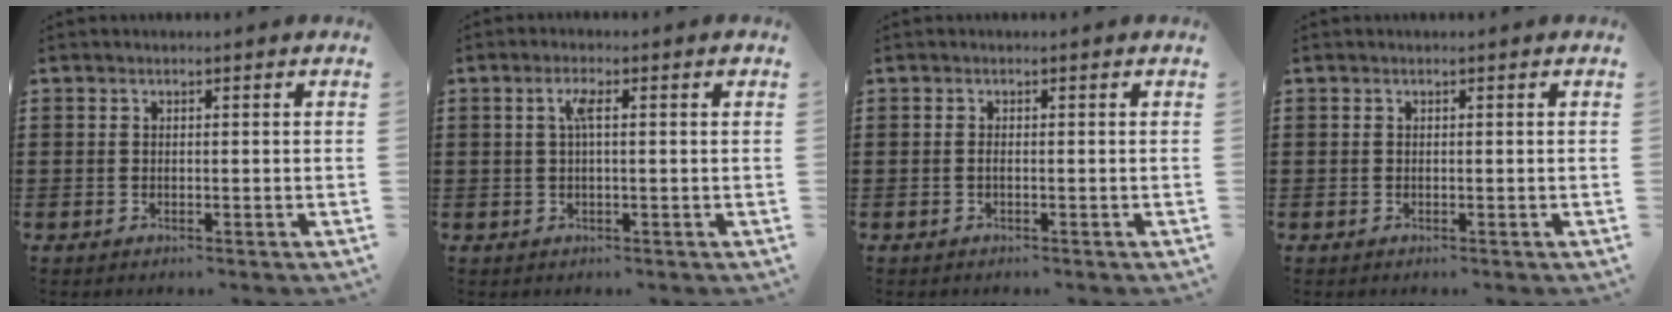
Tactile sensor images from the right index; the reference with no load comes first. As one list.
[{"total": 2.7, "force": [0.5, 0.2, 2.7], "torque": [-0.054, 0.003, 0.005]}, {"total": 0.5, "force": [-0.2, 0.1, 0.5], "torque": [-0.010, -0.003, -0.002]}, {"total": 0.0}]